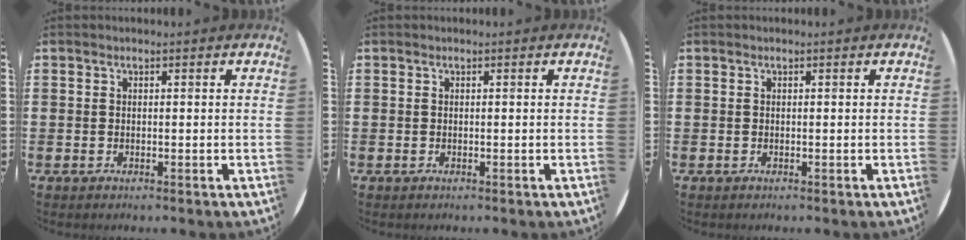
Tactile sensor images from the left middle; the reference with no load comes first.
{"total": 0.0}
{"total": 0.0}